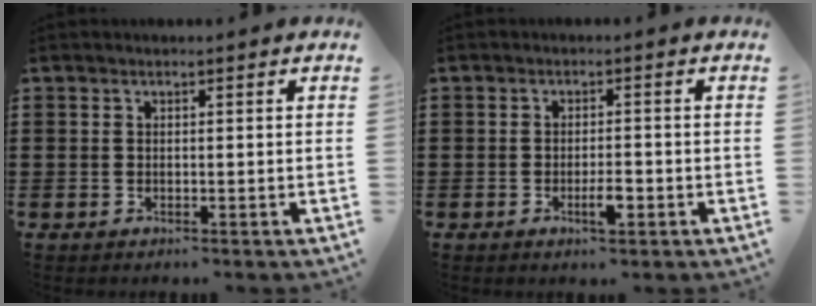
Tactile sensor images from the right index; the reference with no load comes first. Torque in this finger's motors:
{"motor_torque": [1.09, 0.88, 0.47, 0.18]}